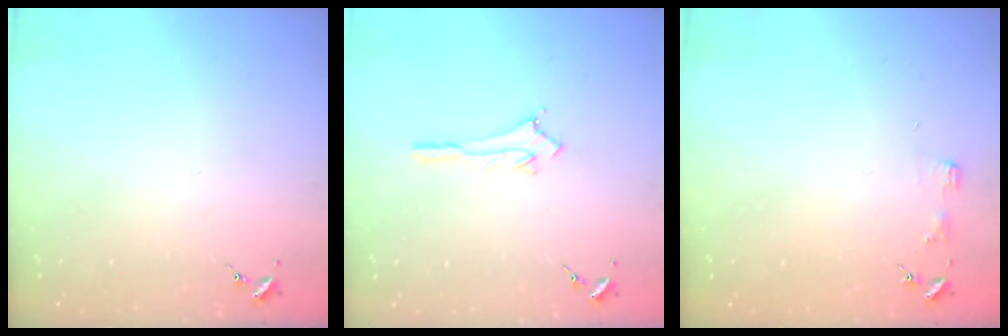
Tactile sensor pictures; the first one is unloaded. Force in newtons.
{"total": 2.9, "press": 2.9, "slide": 0.3}
{"total": 3.4, "press": 3.3, "slide": 0.4}